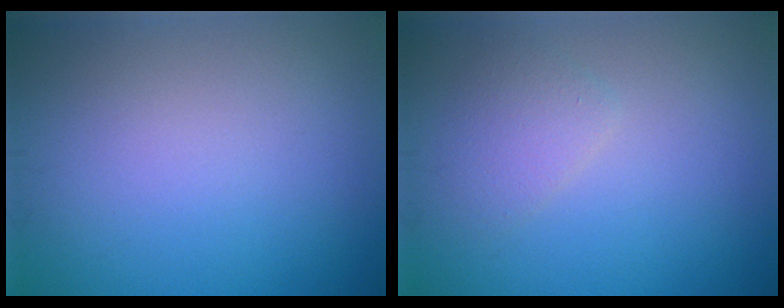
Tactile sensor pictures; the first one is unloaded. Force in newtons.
{"total": 1.8, "press": 1.8, "slide": 0.2}